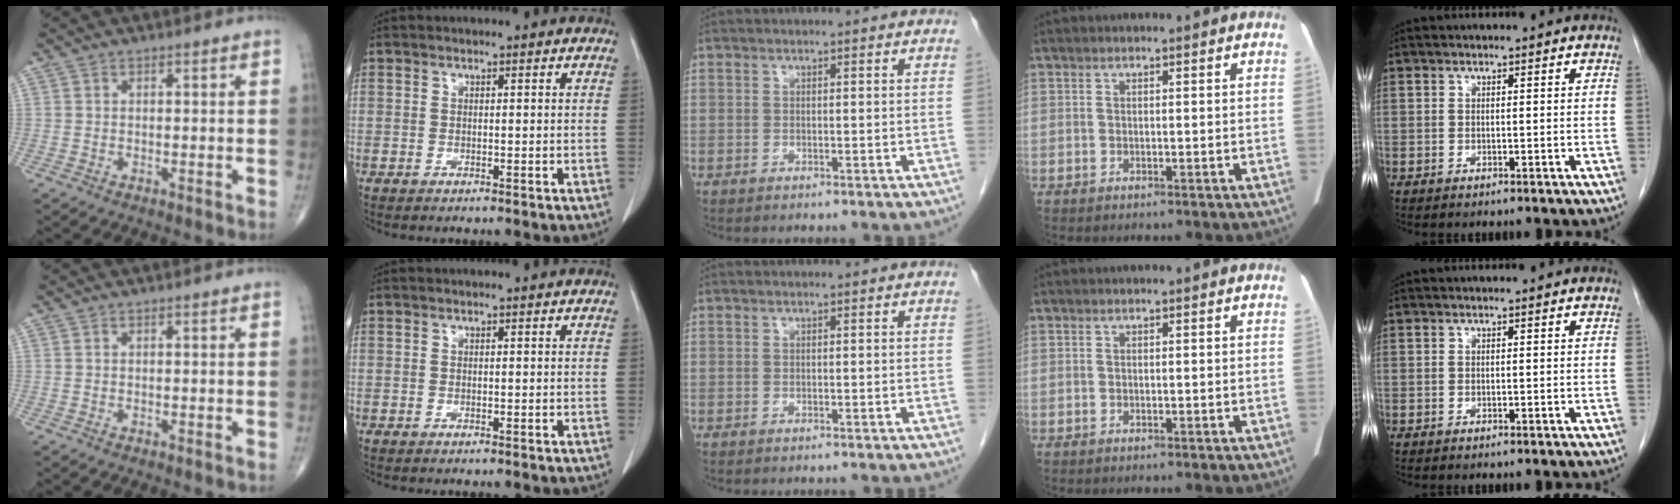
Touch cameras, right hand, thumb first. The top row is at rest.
{}